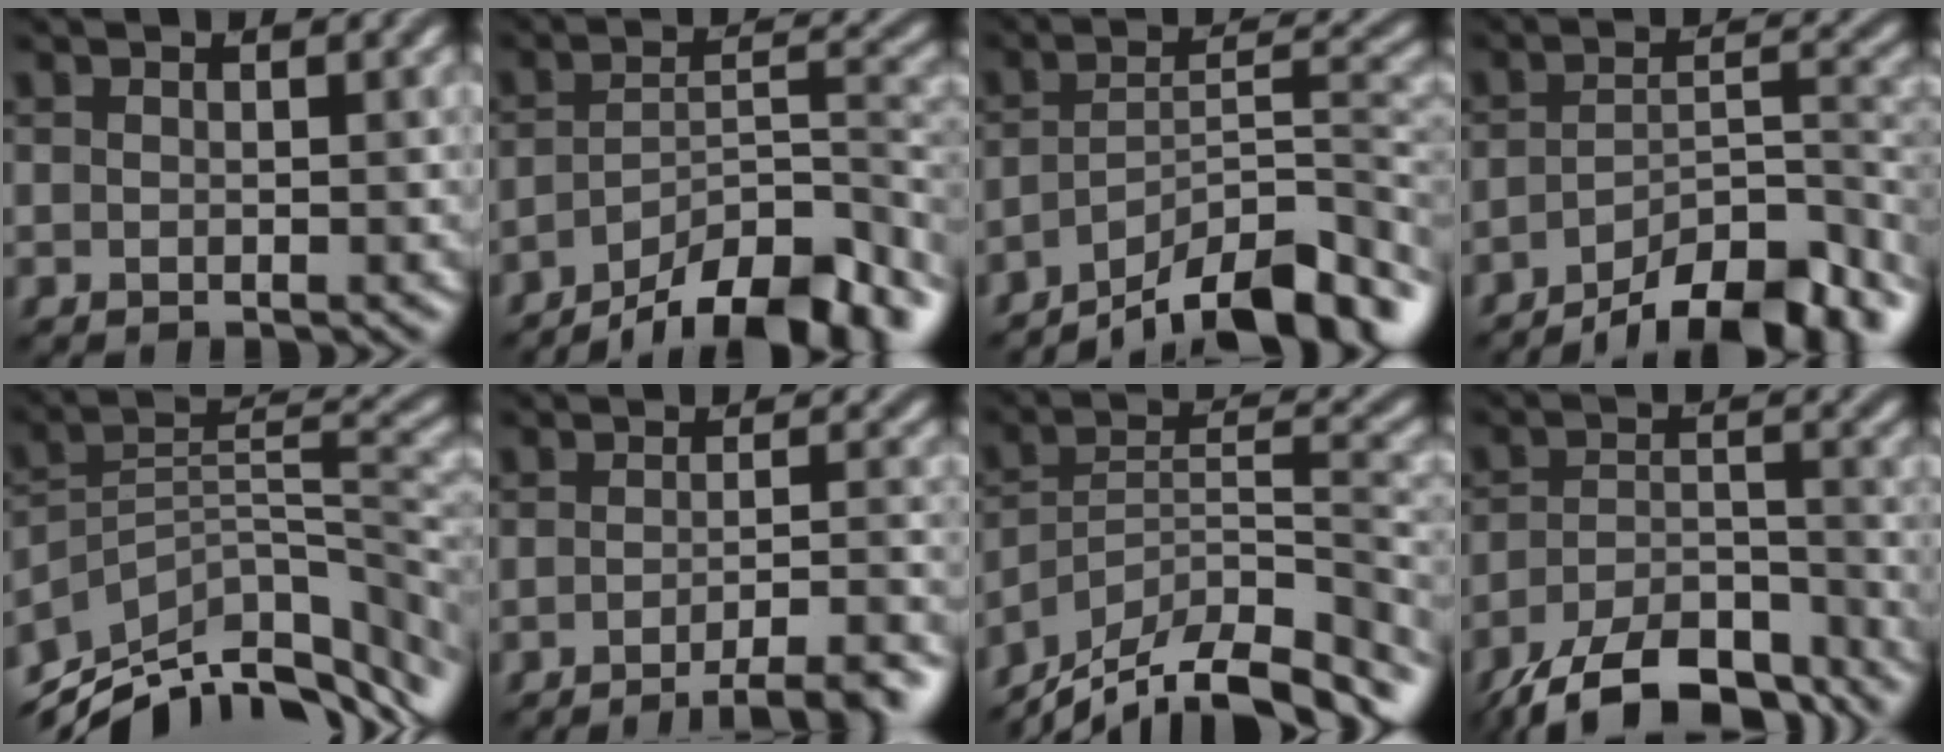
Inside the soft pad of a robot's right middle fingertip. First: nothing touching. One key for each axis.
{"total": 11.5, "fx": -8.6, "fy": 3.8, "fz": 6.7, "tx": -0.098, "ty": 0.000, "tz": -0.135}
{"total": 10.3, "fx": -7.4, "fy": 2.8, "fz": 6.5, "tx": -0.088, "ty": 0.003, "tz": -0.126}
{"total": 10.1, "fx": -7.4, "fy": 3.1, "fz": 6.1, "tx": -0.084, "ty": -0.003, "tz": -0.115}
{"total": 11.3, "fx": -8.3, "fy": 4.8, "fz": 6.0, "tx": -0.119, "ty": 0.020, "tz": -0.147}
{"total": 6.4, "fx": -4.3, "fy": 1.4, "fz": 4.5, "tx": -0.052, "ty": 0.005, "tz": -0.058}
{"total": 12.9, "fx": -10.4, "fy": 3.7, "fz": 6.7, "tx": -0.121, "ty": 0.015, "tz": -0.169}
{"total": 11.0, "fx": -9.0, "fy": 3.5, "fz": 5.4, "tx": -0.092, "ty": -0.010, "tz": -0.145}